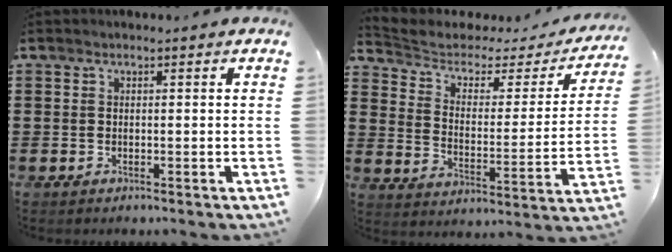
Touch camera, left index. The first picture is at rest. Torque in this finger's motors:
{"motor_torque": [1.25, -0.89, 0.07, -0.06]}